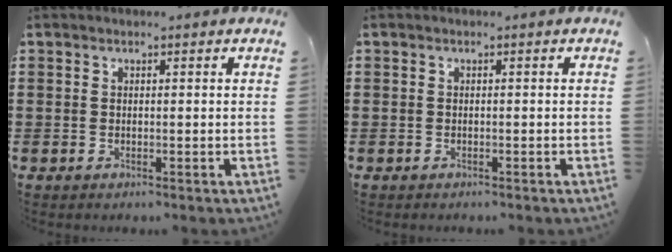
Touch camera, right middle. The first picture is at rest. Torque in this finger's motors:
{"motor_torque": [-0.98, 1.08, -0.63, -0.21]}